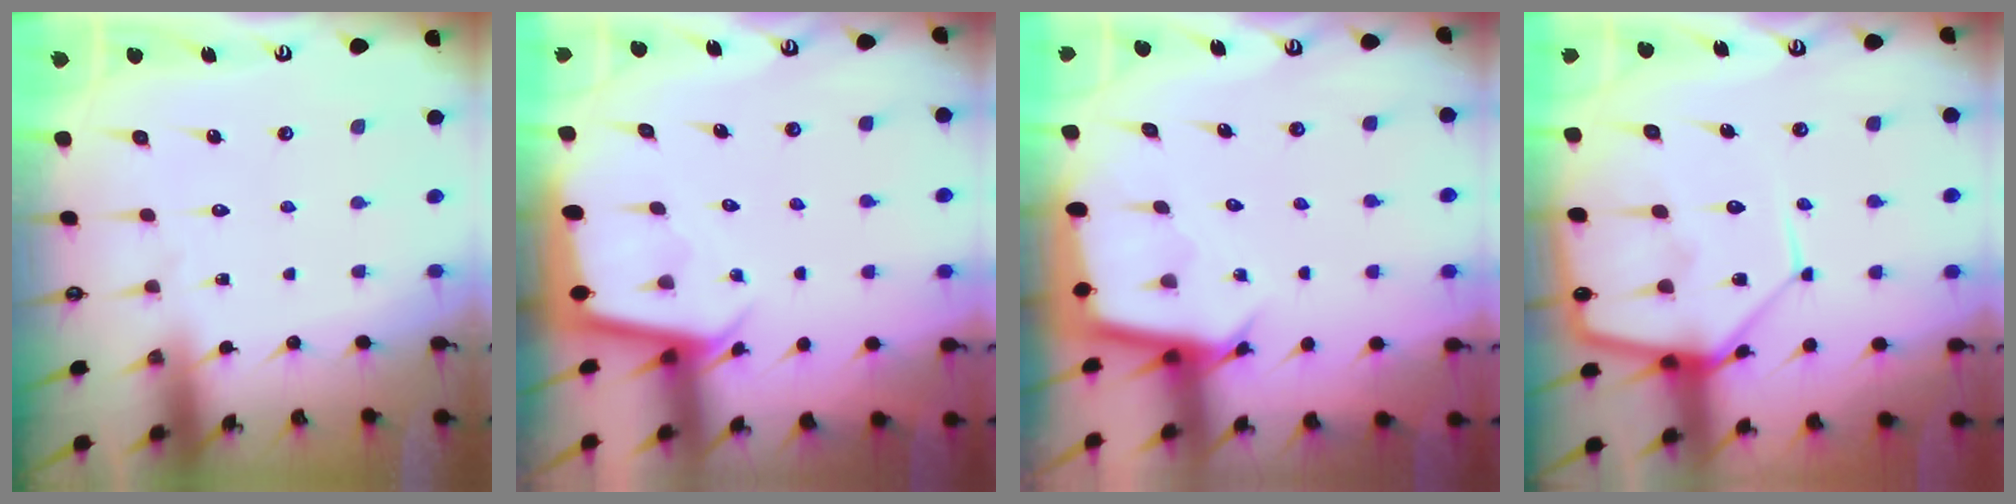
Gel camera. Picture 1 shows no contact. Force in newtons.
{"total": 2.5, "press": 2.5, "slide": 0.1}
{"total": 2.7, "press": 2.7, "slide": 0.0}
{"total": 15.9, "press": 15.8, "slide": 1.5}